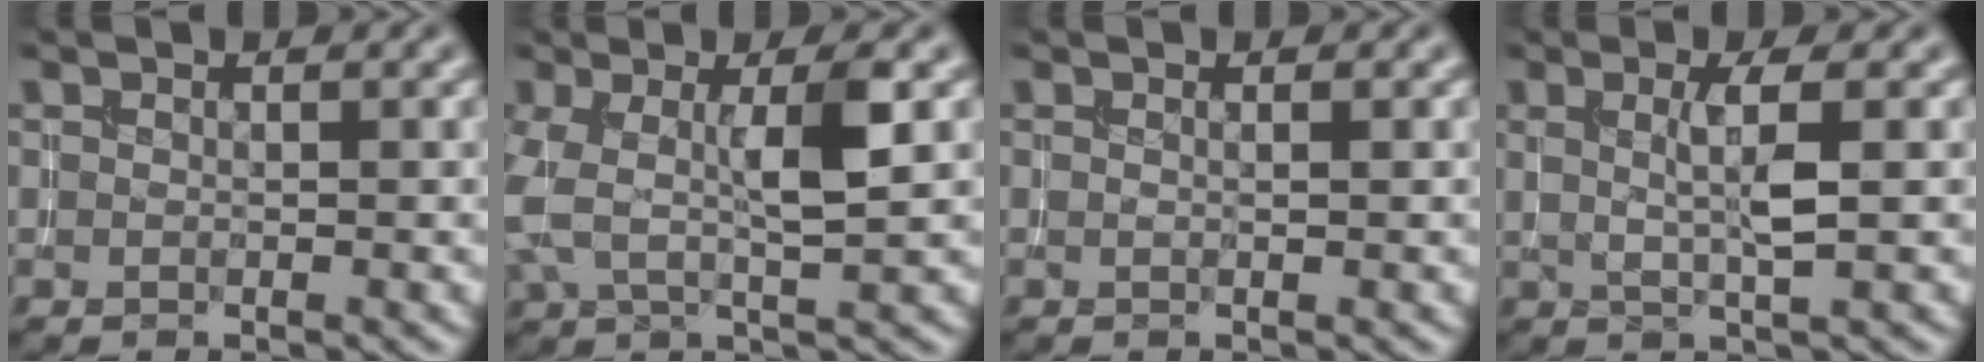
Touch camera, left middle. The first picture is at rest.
{"total": 5.0, "force": [0.7, 1.3, 4.8], "torque": [-0.101, 0.009, 0.007]}
{"total": 0.5, "force": [0.2, 0.0, 0.5], "torque": [-0.007, 0.001, 0.000]}
{"total": 2.9, "force": [0.6, 0.5, 2.8], "torque": [-0.049, 0.001, 0.011]}